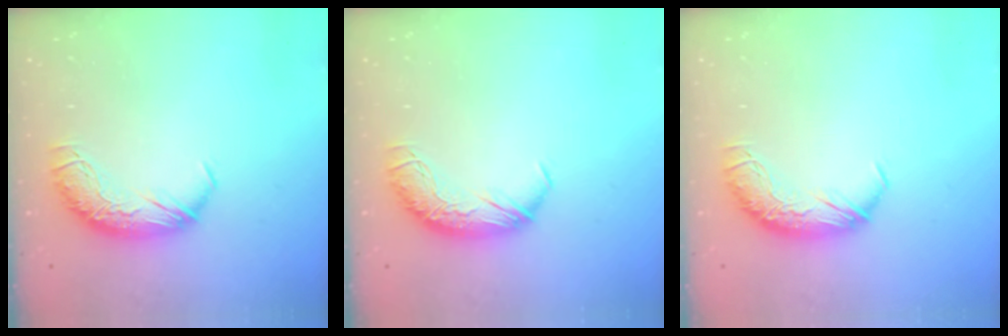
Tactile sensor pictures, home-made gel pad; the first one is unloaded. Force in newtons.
{"total": 0.0}
{"total": 0.0}